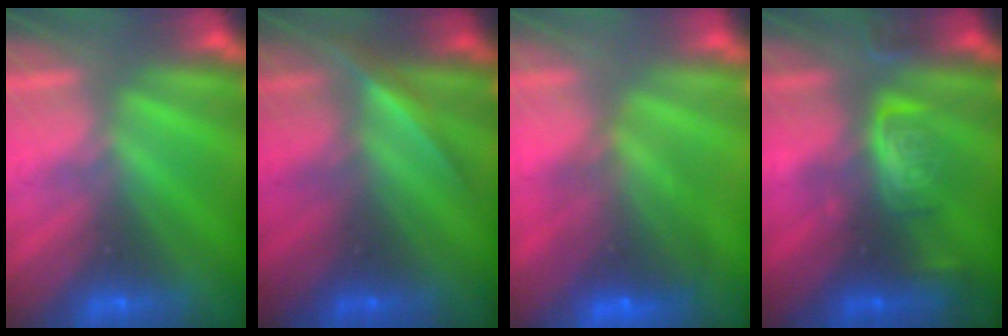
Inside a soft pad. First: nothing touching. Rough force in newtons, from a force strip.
{"total": 2.1}
{"total": 7.4}
{"total": 2.4}